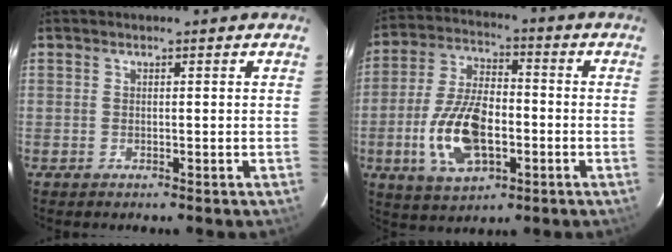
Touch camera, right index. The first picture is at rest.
{"total": 15.0, "force": [-4.2, 7.8, 12.1], "torque": [-0.252, 0.004, -0.068]}